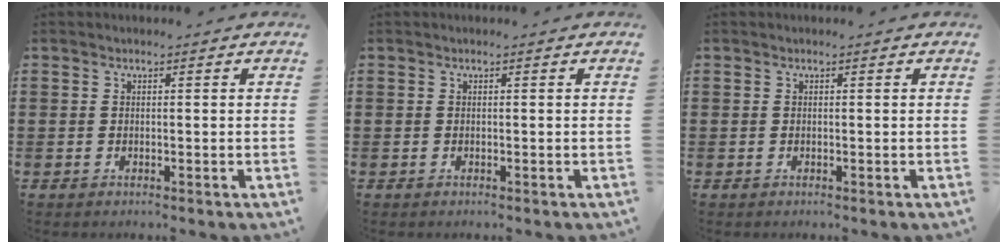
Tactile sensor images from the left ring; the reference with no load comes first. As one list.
[{"total": 0.0}, {"total": 0.0}]